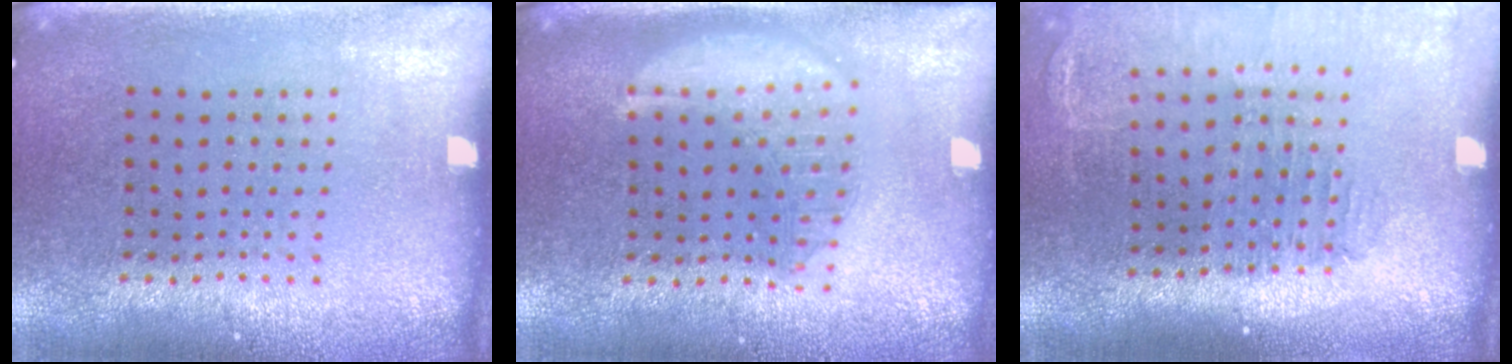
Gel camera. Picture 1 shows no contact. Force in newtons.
{"total": 2.8, "press": 2.8, "slide": 0.3}
{"total": 1.4, "press": 1.4, "slide": 0.2}